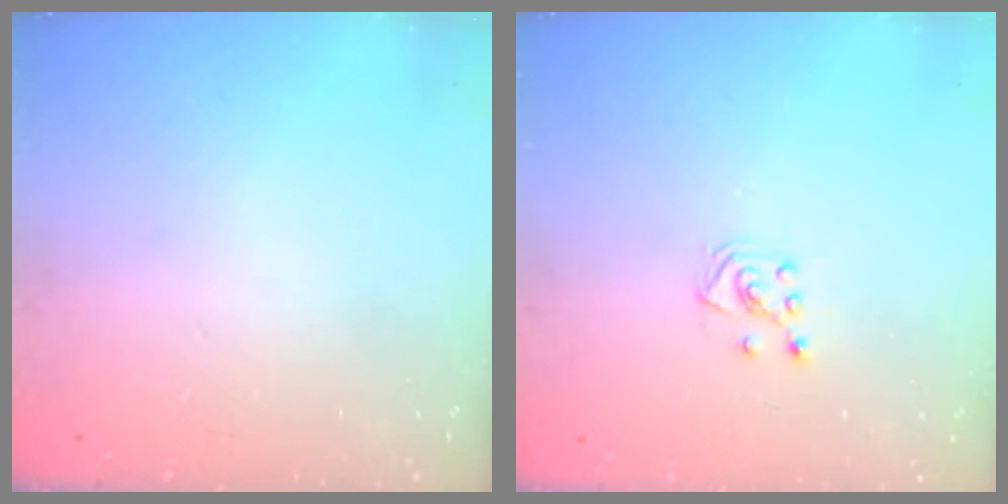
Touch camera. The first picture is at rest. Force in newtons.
{"total": 4.7, "press": 4.7, "slide": 0.5}